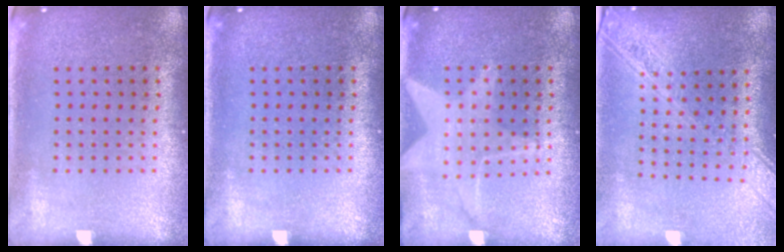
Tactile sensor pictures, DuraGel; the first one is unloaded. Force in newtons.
{"total": 0.0}
{"total": 1.4, "press": 1.4, "slide": 0.2}
{"total": 2.2, "press": 1.9, "slide": 1.2}